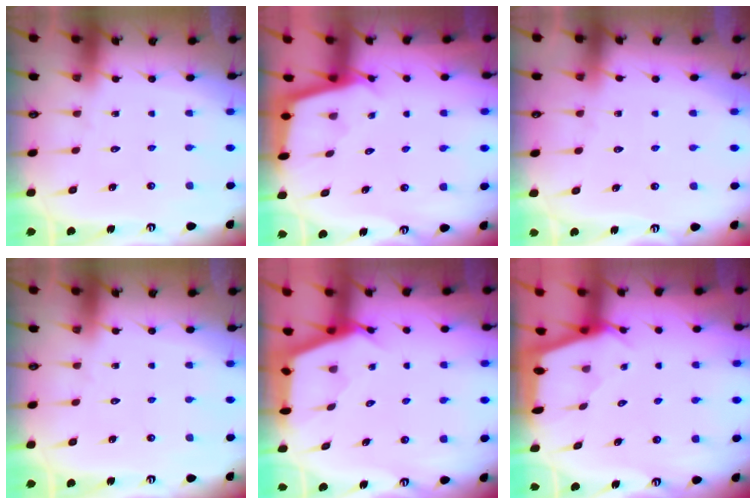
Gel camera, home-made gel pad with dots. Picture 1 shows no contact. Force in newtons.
{"total": 2.5, "press": 2.5, "slide": 0.1}
{"total": 1.8, "press": 1.8, "slide": 0.4}
{"total": 0.0}
{"total": 2.5, "press": 2.5, "slide": 0.3}
{"total": 2.2, "press": 2.2, "slide": 0.3}